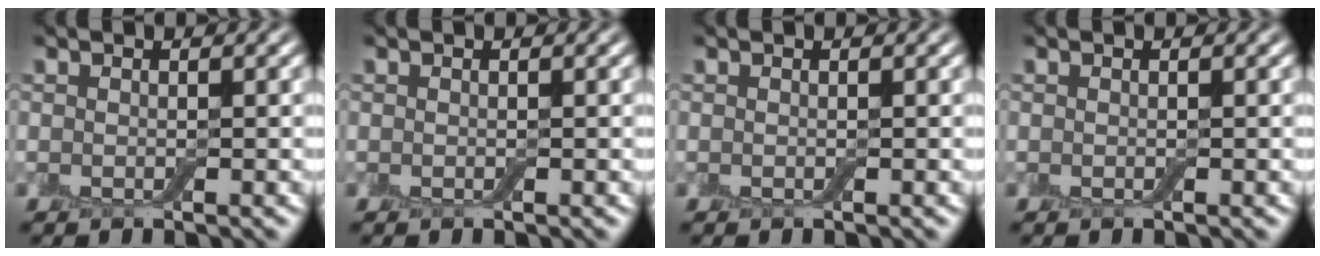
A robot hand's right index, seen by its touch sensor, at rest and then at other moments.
{"total": 0.0}
{"total": 0.0}
{"total": 0.0}